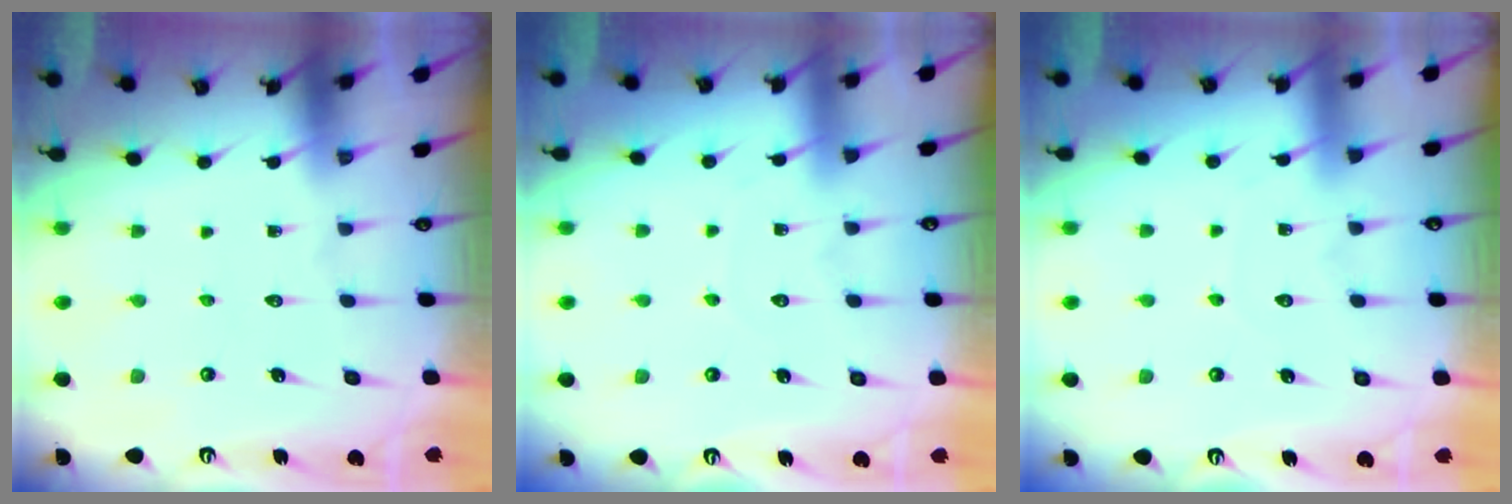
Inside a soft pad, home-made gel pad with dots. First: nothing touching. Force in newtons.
{"total": 2.7, "press": 2.7, "slide": 0.4}
{"total": 2.7, "press": 2.7, "slide": 0.4}